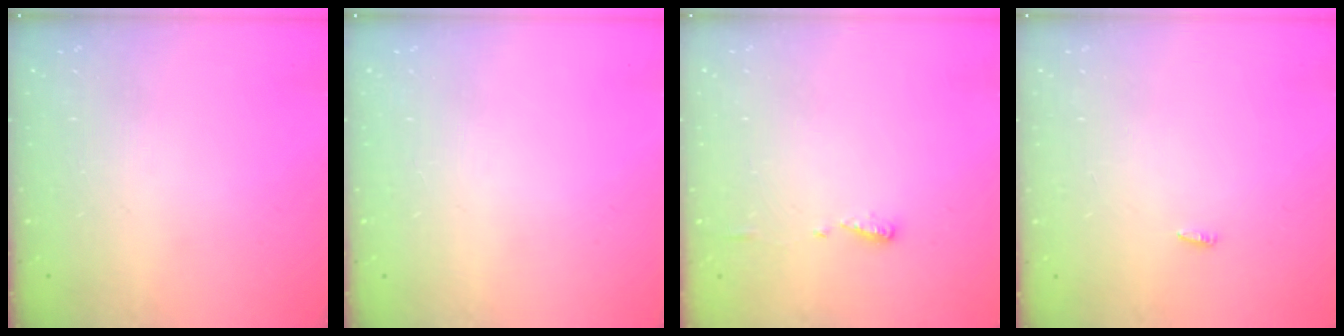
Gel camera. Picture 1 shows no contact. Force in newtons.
{"total": 0.0}
{"total": 4.9, "press": 4.9, "slide": 0.6}
{"total": 1.8, "press": 1.7, "slide": 0.6}